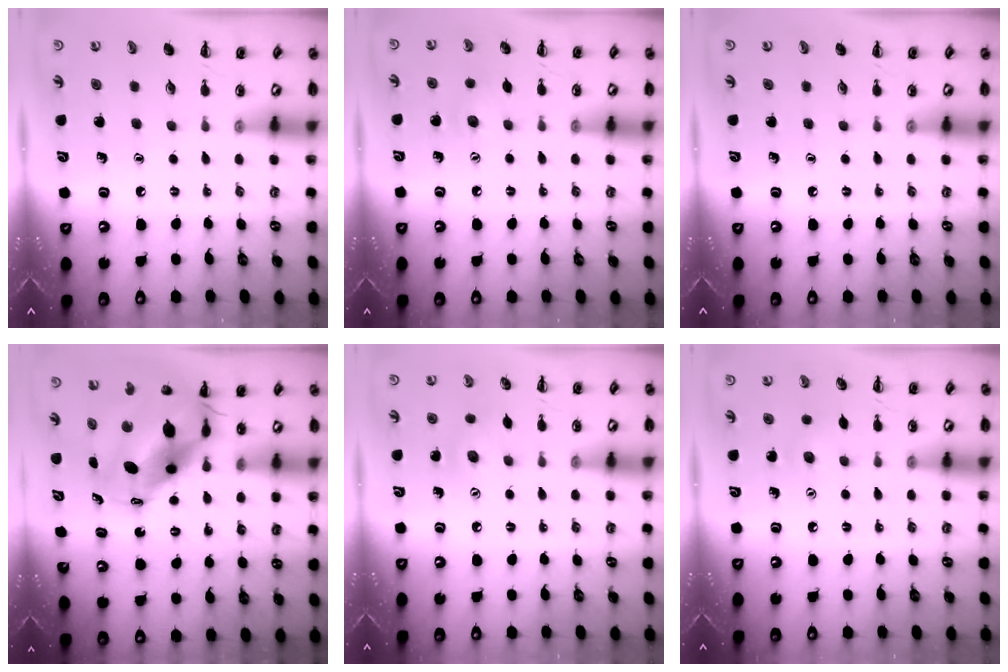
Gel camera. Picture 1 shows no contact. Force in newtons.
{"total": 5.3, "press": 5.2, "slide": 1.4}
{"total": 0.0}
{"total": 12.0, "press": 11.6, "slide": 2.8}
{"total": 6.1, "press": 6.0, "slide": 1.5}
{"total": 2.9, "press": 2.8, "slide": 0.7}